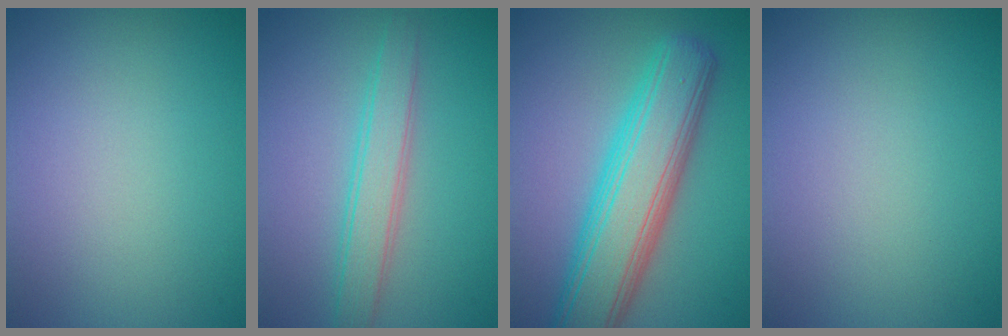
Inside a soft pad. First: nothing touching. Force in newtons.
{"total": 3.0, "press": 3.0, "slide": 0.0}
{"total": 8.3, "press": 8.3, "slide": 0.3}
{"total": 0.0}